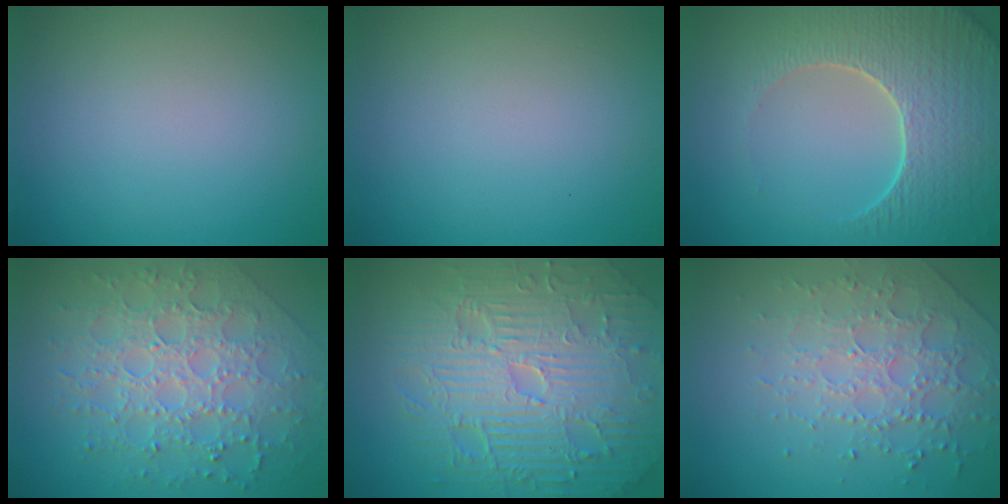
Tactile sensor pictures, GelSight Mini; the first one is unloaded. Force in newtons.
{"total": 0.0}
{"total": 6.6, "press": 5.4, "slide": 3.8}
{"total": 8.0, "press": 5.7, "slide": 5.6}
{"total": 11.3, "press": 7.2, "slide": 8.7}
{"total": 3.4, "press": 3.3, "slide": 1.1}